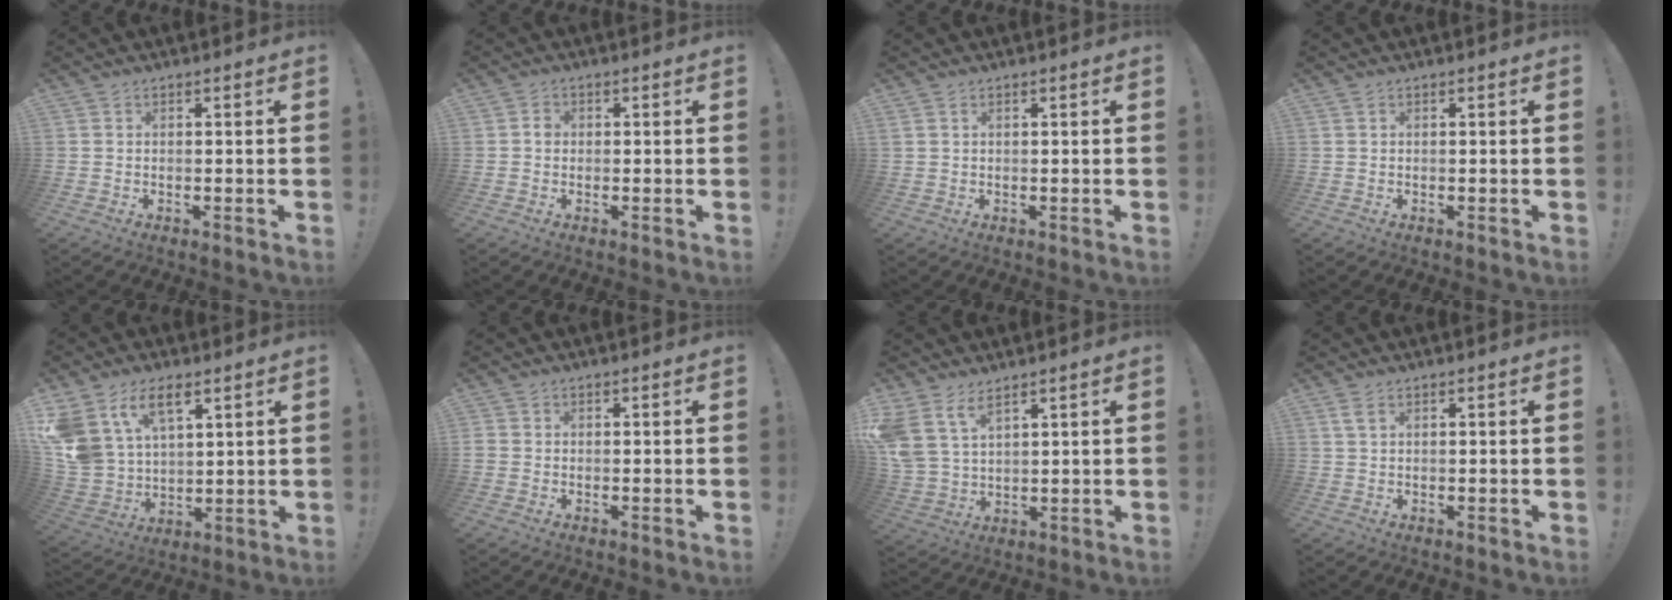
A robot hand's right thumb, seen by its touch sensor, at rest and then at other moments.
{"total": 1.8, "force": [-0.4, 1.4, 1.0], "torque": [-0.013, 0.004, -0.008]}
{"total": 0.9, "force": [0.5, 0.4, 0.6], "torque": [-0.018, 0.004, 0.012]}
{"total": 0.0}
{"total": 14.4, "force": [8.0, 8.9, 8.1], "torque": [-0.181, -0.044, 0.152]}
{"total": 1.3, "force": [-0.3, 1.2, 0.4], "torque": [-0.006, 0.003, -0.006]}
{"total": 8.3, "force": [5.8, 3.9, 4.4], "torque": [-0.111, -0.027, 0.115]}
{"total": 2.4, "force": [1.1, 1.2, 1.9], "torque": [-0.036, 0.002, 0.019]}